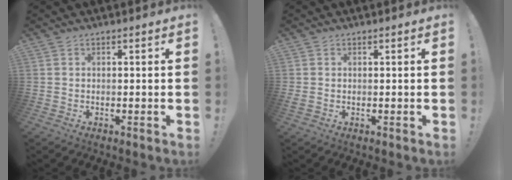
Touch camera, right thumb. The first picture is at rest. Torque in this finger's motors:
{"motor_torque": [-0.09, 0.39, 0.11, -0.19, -0.04]}